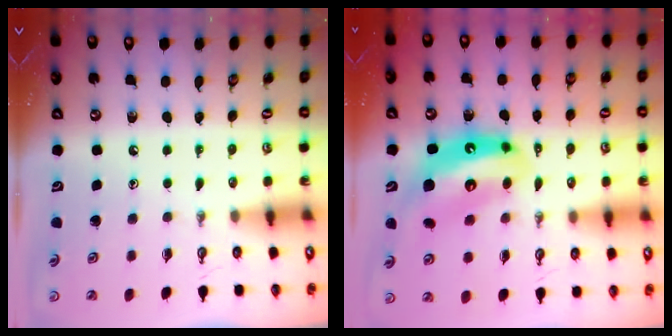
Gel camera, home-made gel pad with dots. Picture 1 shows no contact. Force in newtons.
{"total": 13.5, "press": 13.4, "slide": 1.7}